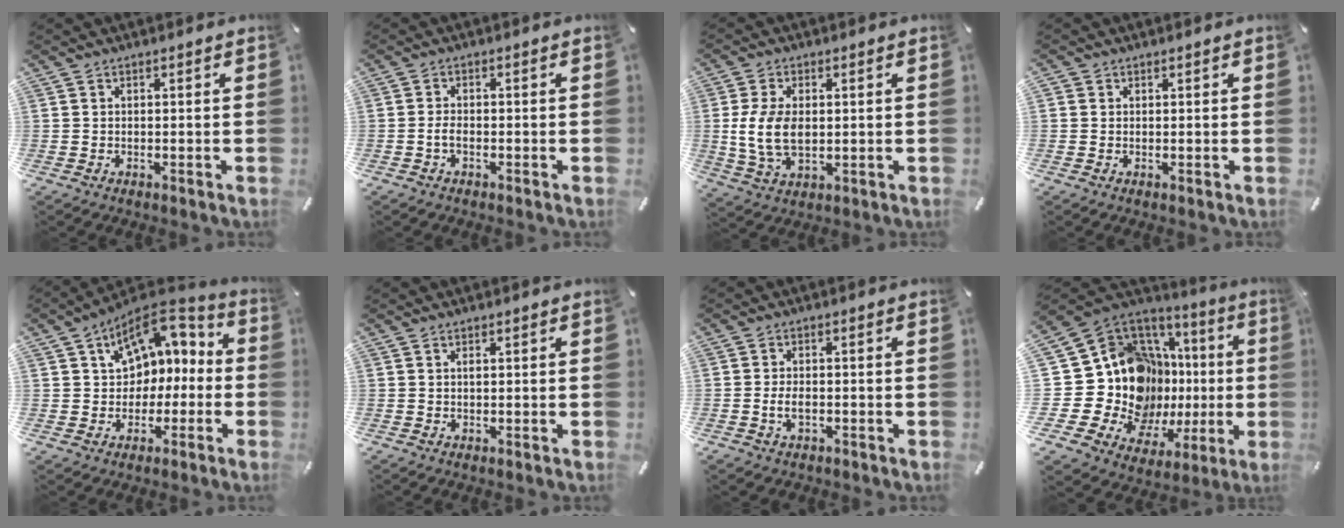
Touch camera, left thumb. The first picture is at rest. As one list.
[{"total": 2.0, "force": [-0.9, 1.0, 1.5], "torque": [-0.036, 0.003, -0.020]}, {"total": 9.5, "force": [0.6, 5.7, 7.6], "torque": [-0.177, 0.000, 0.008]}, {"total": 0.5, "force": [0.2, 0.5, 0.1], "torque": [0.001, 0.003, 0.003]}, {"total": 10.6, "force": [4.5, 8.4, 4.6], "torque": [-0.067, -0.026, 0.084]}, {"total": 0.7, "force": [0.2, 0.1, 0.6], "torque": [-0.013, -0.001, 0.004]}, {"total": 3.3, "force": [-1.1, 1.9, 2.4], "torque": [-0.051, 0.004, -0.020]}, {"total": 21.0, "force": [1.6, 15.5, 14.0], "torque": [-0.239, -0.106, 0.078]}]